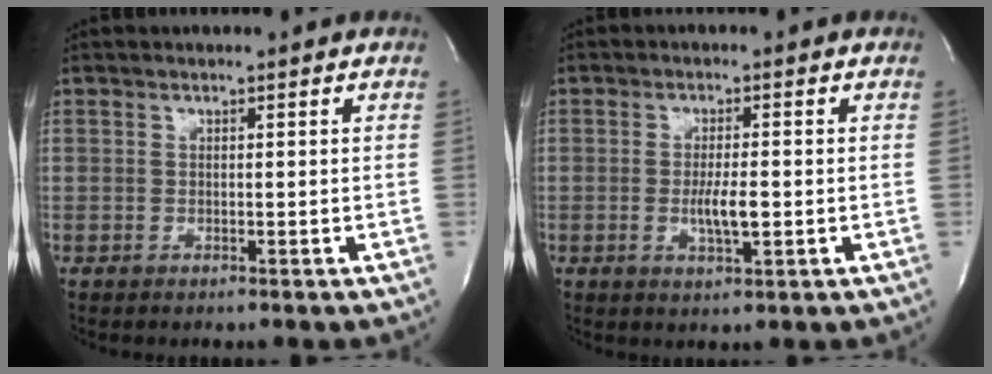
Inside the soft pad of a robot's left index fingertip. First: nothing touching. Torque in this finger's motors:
{"motor_torque": [0.88, 0.10, 0.06, 0.04]}